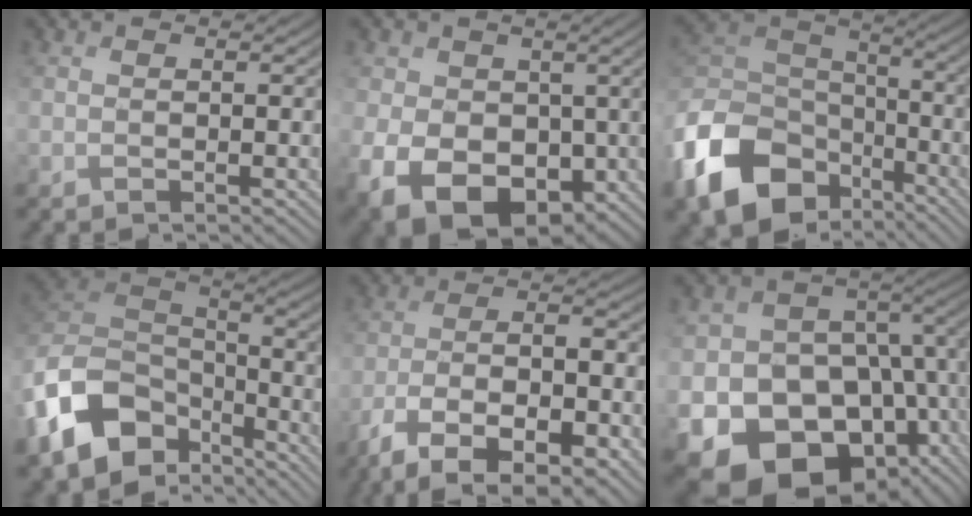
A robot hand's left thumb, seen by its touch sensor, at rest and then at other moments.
{"total": 11.3, "force": [-2.8, 8.4, 7.0], "torque": [-0.145, -0.035, -0.047]}
{"total": 15.9, "force": [-8.5, 10.9, 7.8], "torque": [-0.210, -0.036, -0.168]}
{"total": 14.5, "force": [-7.9, 9.7, 7.3], "torque": [-0.199, -0.028, -0.148]}
{"total": 13.3, "force": [-8.1, 4.5, 9.4], "torque": [-0.160, -0.020, -0.134]}
{"total": 20.2, "force": [-7.6, 15.1, 11.0], "torque": [-0.227, -0.037, -0.101]}